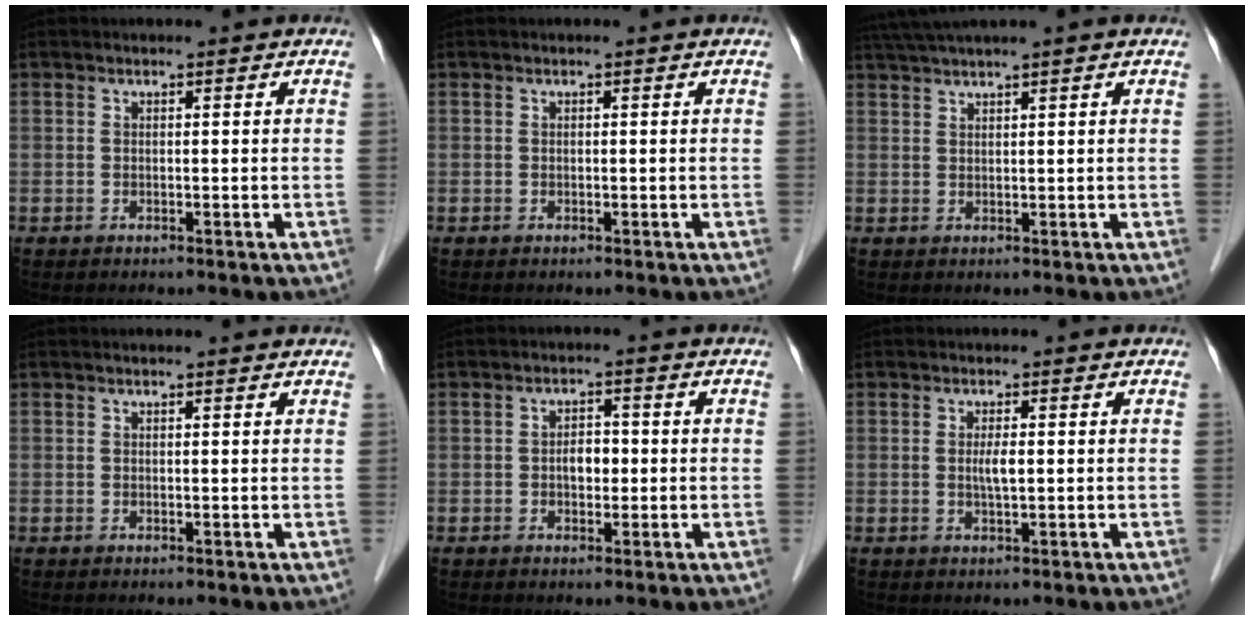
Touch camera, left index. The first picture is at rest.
{"total": 0.0}
{"total": 4.7, "force": [3.8, -1.2, 2.5], "torque": [-0.049, 0.026, 0.073]}
{"total": 1.6, "force": [1.5, 0.1, 0.5], "torque": [-0.014, 0.007, 0.014]}
{"total": 2.9, "force": [-0.3, 1.8, 2.2], "torque": [-0.037, 0.009, -0.004]}
{"total": 2.0, "force": [0.1, 0.3, 2.0], "torque": [-0.042, -0.001, 0.002]}